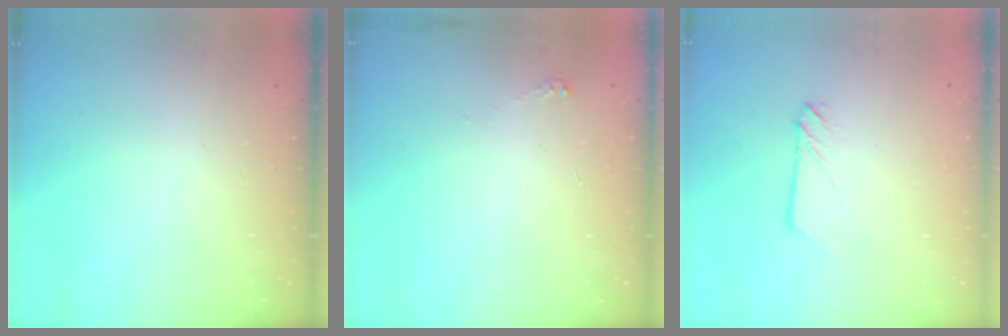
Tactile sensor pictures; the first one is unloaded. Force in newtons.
{"total": 2.5, "press": 2.5, "slide": 0.3}
{"total": 2.4, "press": 2.4, "slide": 0.2}